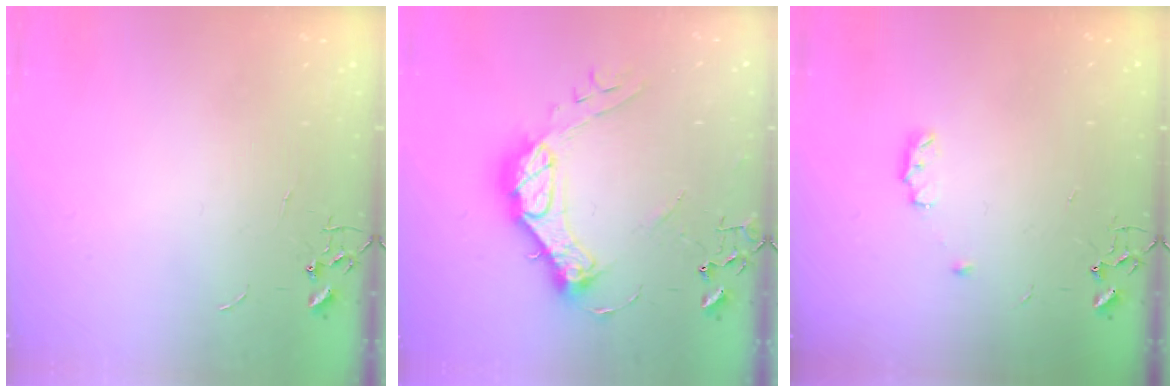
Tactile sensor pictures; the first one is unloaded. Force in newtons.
{"total": 16.6, "press": 16.5, "slide": 1.9}
{"total": 6.4, "press": 6.3, "slide": 0.8}